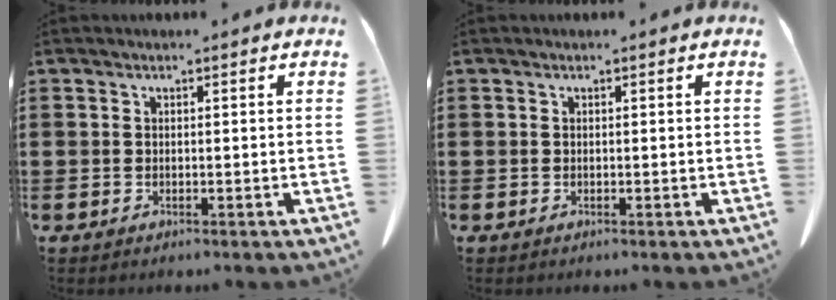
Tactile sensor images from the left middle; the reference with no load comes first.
{"total": 0.0}